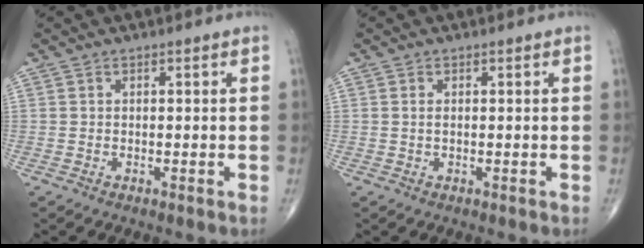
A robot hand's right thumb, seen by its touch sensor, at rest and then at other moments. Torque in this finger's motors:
{"motor_torque": [-0.12, 0.08, -0.28, -0.17, -0.06]}